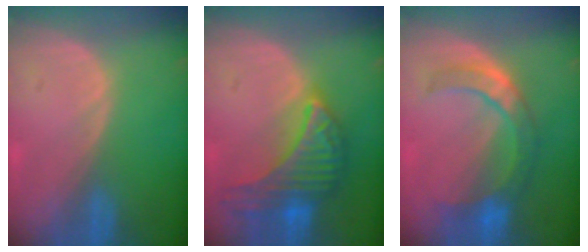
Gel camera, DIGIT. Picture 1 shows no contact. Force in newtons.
{"total": 9.6, "press": 9.6, "slide": 0.6}
{"total": 7.6, "press": 7.3, "slide": 1.9}